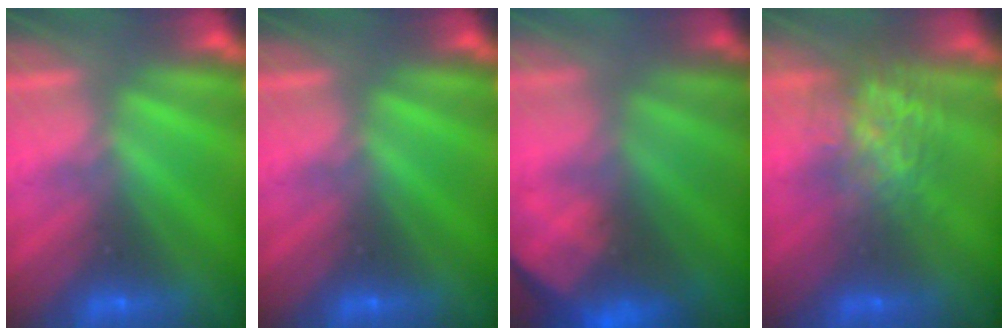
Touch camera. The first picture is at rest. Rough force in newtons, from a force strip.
{"total": 0.0}
{"total": 6.2}
{"total": 7.1}